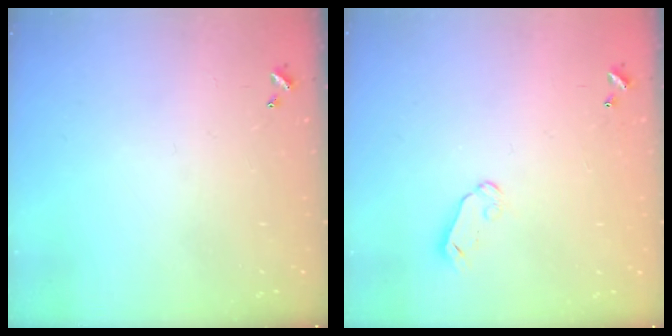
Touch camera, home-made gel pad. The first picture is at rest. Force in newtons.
{"total": 5.4, "press": 5.4, "slide": 0.5}